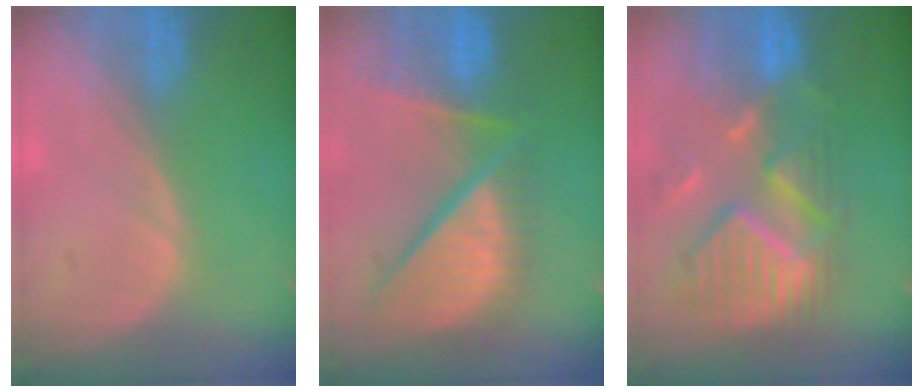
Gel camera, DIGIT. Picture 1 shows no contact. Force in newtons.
{"total": 12.4, "press": 10.2, "slide": 7.0}
{"total": 12.2, "press": 10.5, "slide": 6.1}